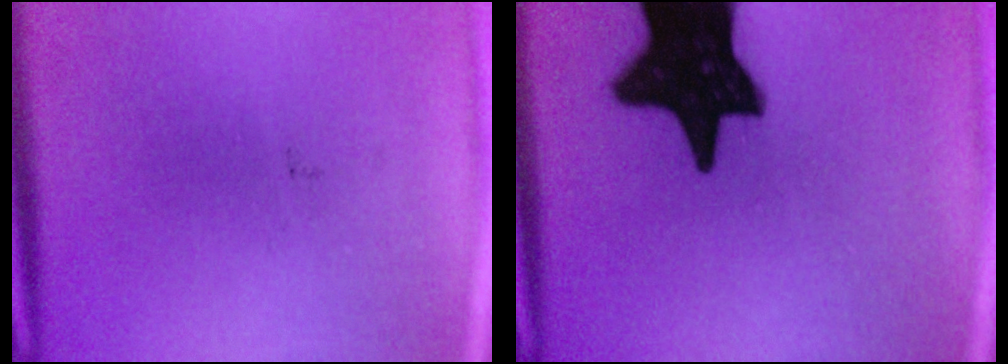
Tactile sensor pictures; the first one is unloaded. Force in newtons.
{"total": 19.3}